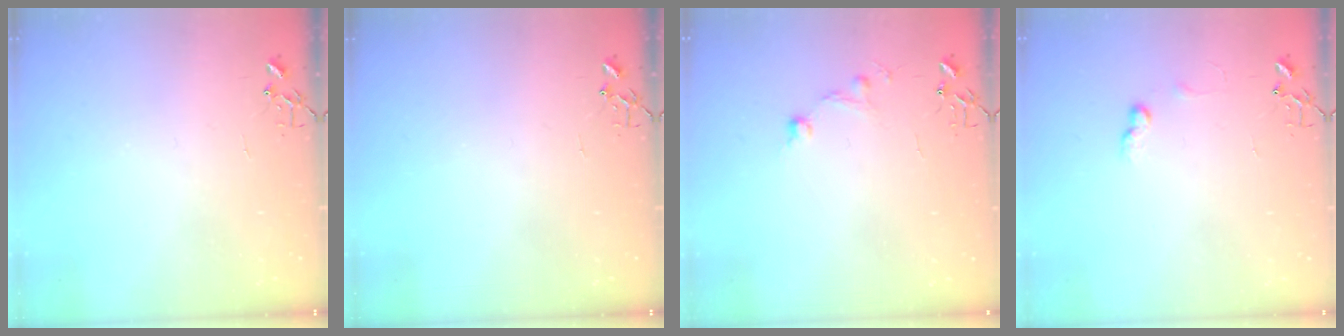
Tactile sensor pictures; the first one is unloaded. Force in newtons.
{"total": 0.0}
{"total": 9.6, "press": 9.6, "slide": 0.8}
{"total": 6.7, "press": 6.6, "slide": 0.9}